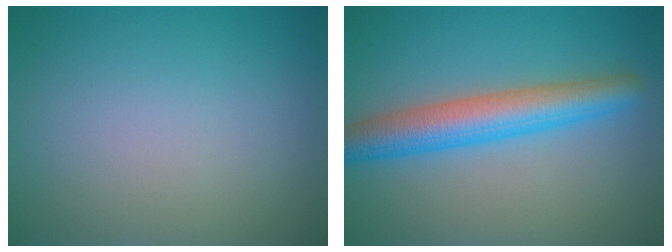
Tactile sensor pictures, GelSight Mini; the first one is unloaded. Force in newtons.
{"total": 5.6, "press": 5.6, "slide": 0.1}